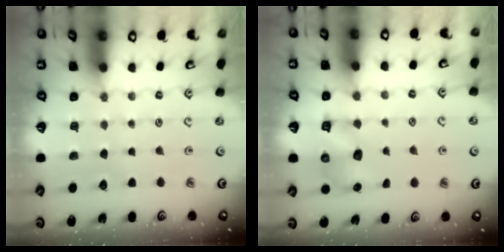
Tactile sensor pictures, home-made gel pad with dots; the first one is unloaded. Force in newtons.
{"total": 7.4, "press": 7.3, "slide": 1.1}